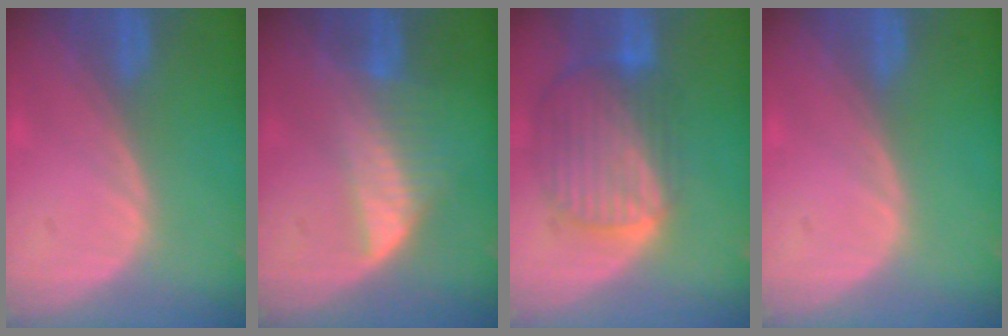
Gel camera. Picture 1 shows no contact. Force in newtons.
{"total": 6.7, "press": 5.9, "slide": 3.2}
{"total": 10.3, "press": 8.7, "slide": 5.6}
{"total": 0.0}